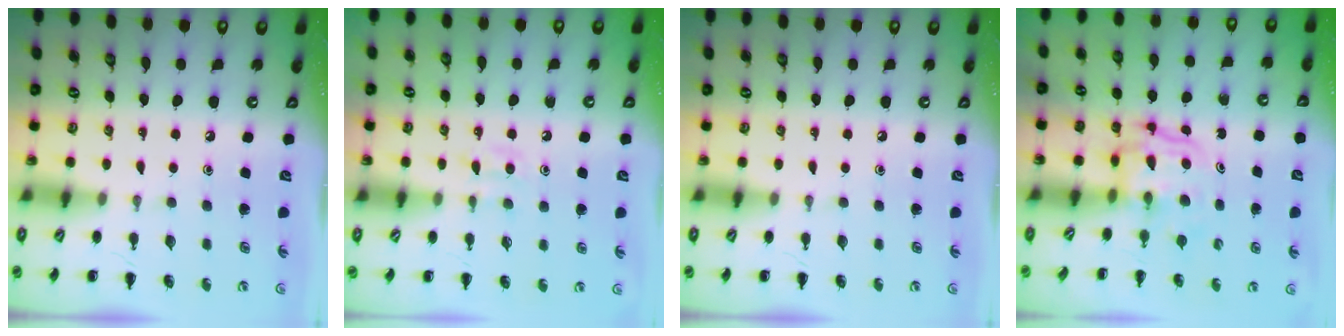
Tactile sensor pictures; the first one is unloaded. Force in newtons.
{"total": 4.9, "press": 4.7, "slide": 1.4}
{"total": 0.0}
{"total": 3.6, "press": 3.5, "slide": 0.3}